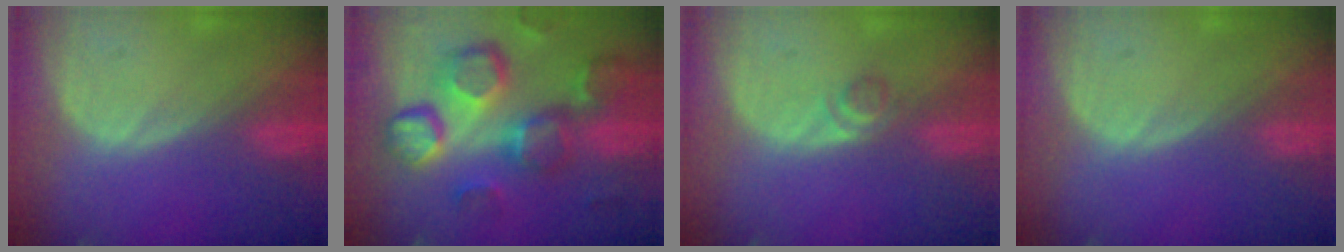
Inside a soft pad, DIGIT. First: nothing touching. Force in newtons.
{"total": 13.1, "press": 11.4, "slide": 6.4}
{"total": 1.9, "press": 1.7, "slide": 0.8}
{"total": 0.0}